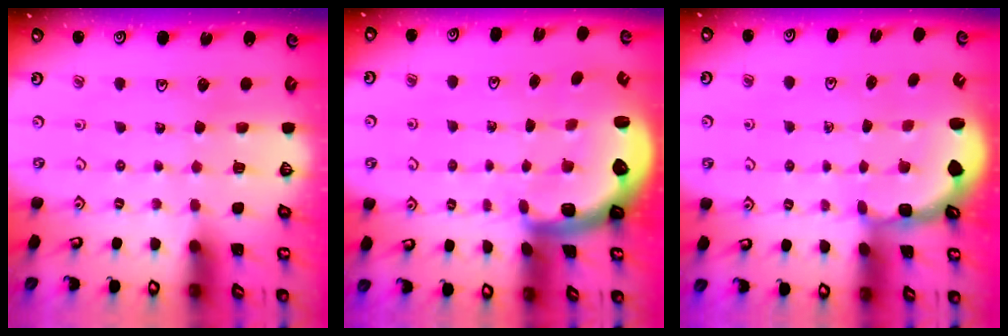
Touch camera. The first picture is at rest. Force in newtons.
{"total": 2.8, "press": 2.5, "slide": 1.4}
{"total": 2.5, "press": 2.2, "slide": 1.2}